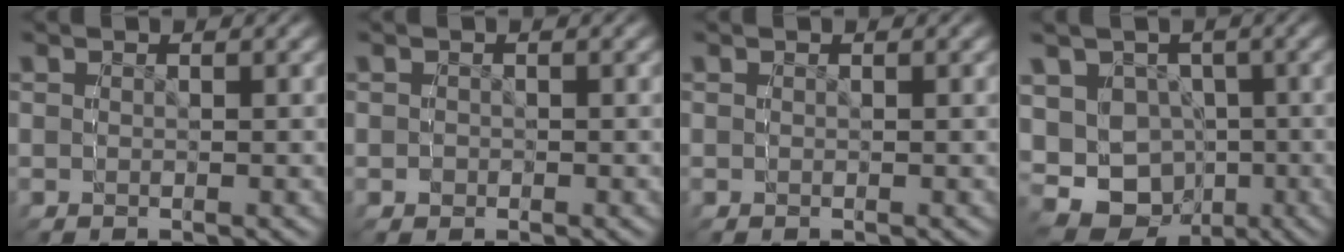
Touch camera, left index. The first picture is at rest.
{"total": 0.7, "force": [0.0, 0.6, -0.2], "torque": [-0.007, -0.011, 0.007]}
{"total": 0.0}
{"total": 11.9, "force": [-1.3, 10.8, 5.0], "torque": [-0.125, -0.057, -0.004]}